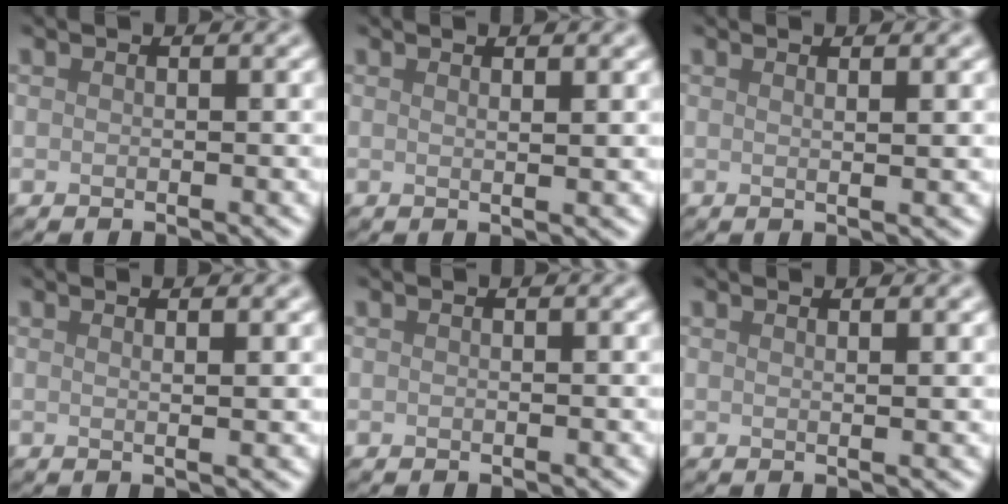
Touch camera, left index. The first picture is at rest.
{"total": 2.2, "force": [1.1, 0.7, 1.8], "torque": [-0.020, 0.004, 0.001]}
{"total": 2.4, "force": [1.0, 0.8, 2.0], "torque": [-0.021, 0.004, -0.004]}
{"total": 2.6, "force": [1.1, 0.9, 2.2], "torque": [-0.021, 0.005, -0.008]}
{"total": 0.0}
{"total": 2.0, "force": [1.1, 0.7, 1.5], "torque": [-0.015, 0.005, 0.000]}